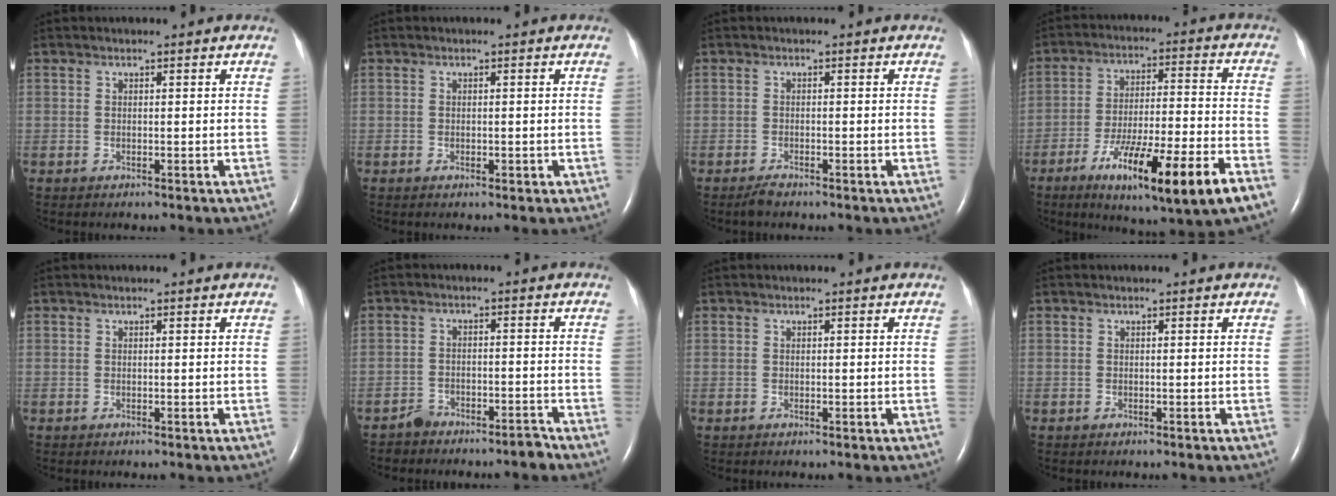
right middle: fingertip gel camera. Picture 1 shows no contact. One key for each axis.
{"total": 1.4, "fx": -0.6, "fy": 0.8, "fz": 1.0, "tx": -0.015, "ty": 0.000, "tz": -0.003}
{"total": 1.3, "fx": -1.2, "fy": 0.2, "fz": 0.6, "tx": -0.020, "ty": -0.004, "tz": -0.020}
{"total": 17.4, "fx": -9.4, "fy": 0.8, "fz": 14.6, "tx": -0.229, "ty": -0.026, "tz": -0.146}
{"total": 0.0}
{"total": 3.3, "fx": -3.2, "fy": 0.8, "fz": 0.0, "tx": 0.005, "ty": 0.003, "tz": -0.054}
{"total": 0.0}
{"total": 0.0}